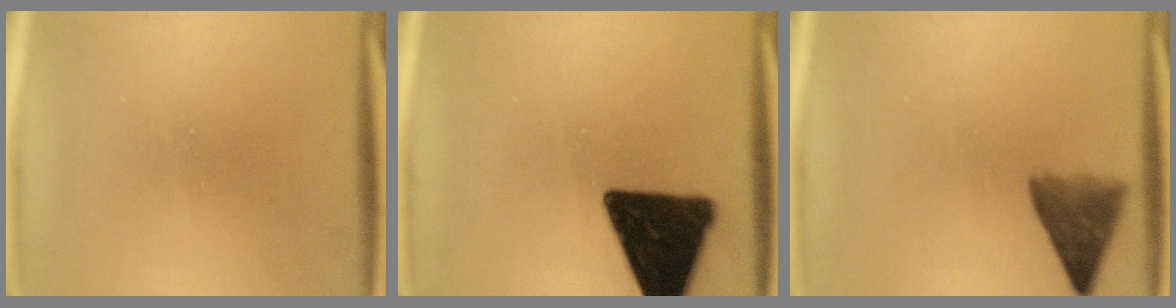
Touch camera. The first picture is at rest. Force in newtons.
{"total": 17.6}
{"total": 5.8}